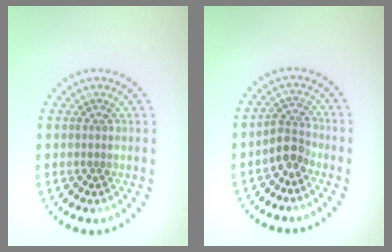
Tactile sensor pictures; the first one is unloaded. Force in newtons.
{"total": 2.4, "press": 1.9, "slide": 1.5}